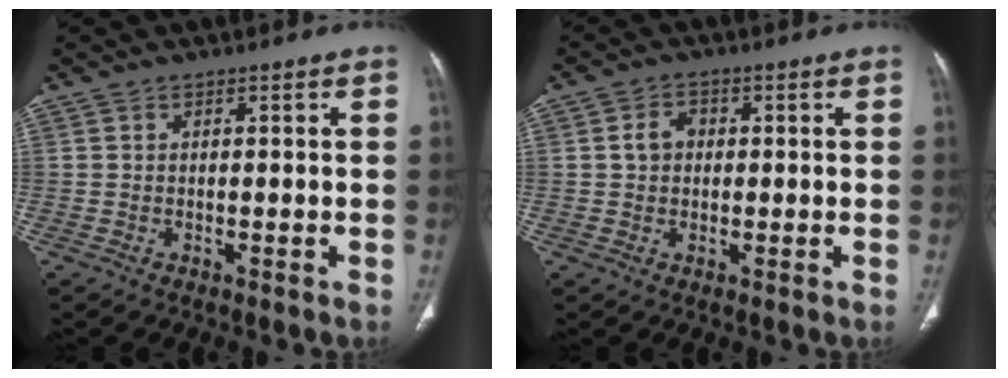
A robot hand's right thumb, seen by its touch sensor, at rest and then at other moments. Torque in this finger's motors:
{"motor_torque": [-0.42, 0.58, -0.27, 0.07, 0.11]}